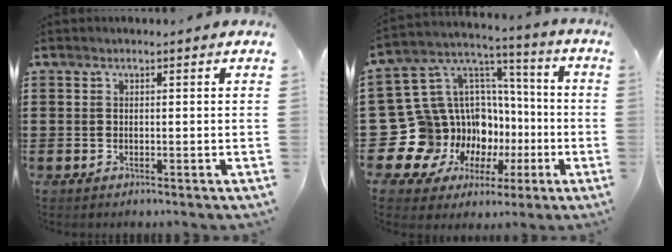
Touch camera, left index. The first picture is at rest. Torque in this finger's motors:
{"motor_torque": [1.48, 0.66, 0.74, 0.02]}